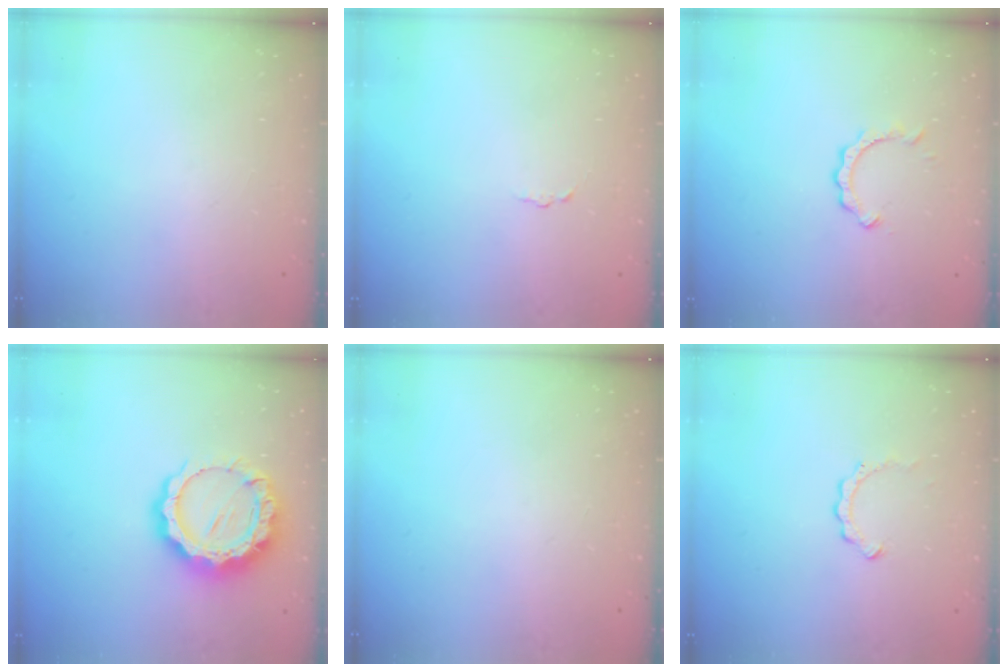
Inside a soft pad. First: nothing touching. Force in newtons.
{"total": 1.6, "press": 1.6, "slide": 0.1}
{"total": 2.8, "press": 2.8, "slide": 0.3}
{"total": 17.8, "press": 17.7, "slide": 1.4}
{"total": 0.0}
{"total": 2.7, "press": 2.6, "slide": 0.3}